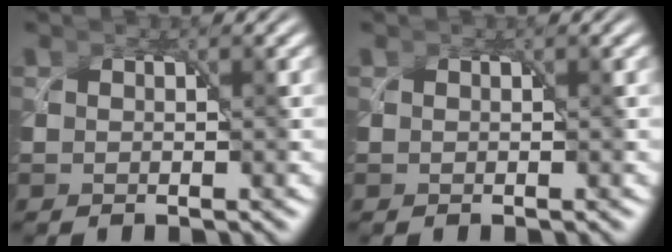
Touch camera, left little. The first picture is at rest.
{"total": 0.0}